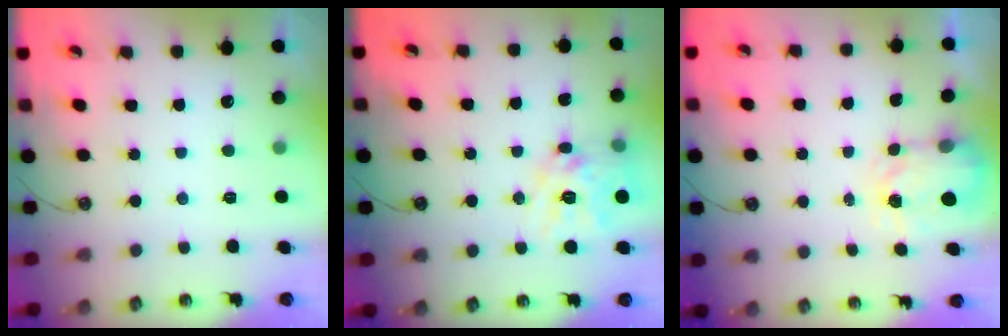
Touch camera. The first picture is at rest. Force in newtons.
{"total": 13.8, "press": 13.7, "slide": 1.2}
{"total": 4.0, "press": 3.9, "slide": 0.6}